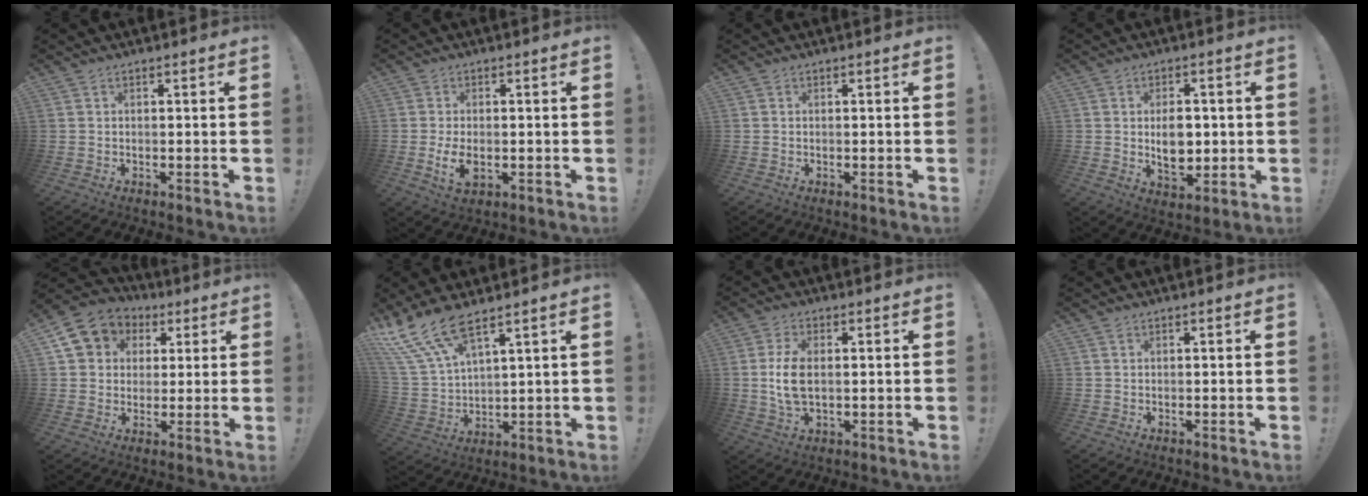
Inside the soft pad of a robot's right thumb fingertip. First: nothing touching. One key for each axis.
{"total": 5.6, "fx": -0.9, "fy": 3.0, "fz": 4.6, "tx": -0.079, "ty": -0.006, "tz": -0.015}
{"total": 0.0}
{"total": 8.4, "fx": 0.2, "fy": 6.2, "fz": 5.7, "tx": -0.084, "ty": -0.002, "tz": 0.002}
{"total": 10.6, "fx": 3.9, "fy": 9.1, "fz": 3.8, "tx": -0.056, "ty": -0.018, "tz": 0.081}
{"total": 12.4, "fx": 9.8, "fy": 3.7, "fz": 6.6, "tx": -0.150, "ty": -0.052, "tz": 0.186}
{"total": 8.6, "fx": 0.2, "fy": 4.9, "fz": 7.1, "tx": -0.135, "ty": -0.005, "tz": 0.004}
{"total": 0.6, "fx": 0.3, "fy": 0.4, "fz": 0.3, "tx": -0.003, "ty": 0.000, "tz": 0.005}